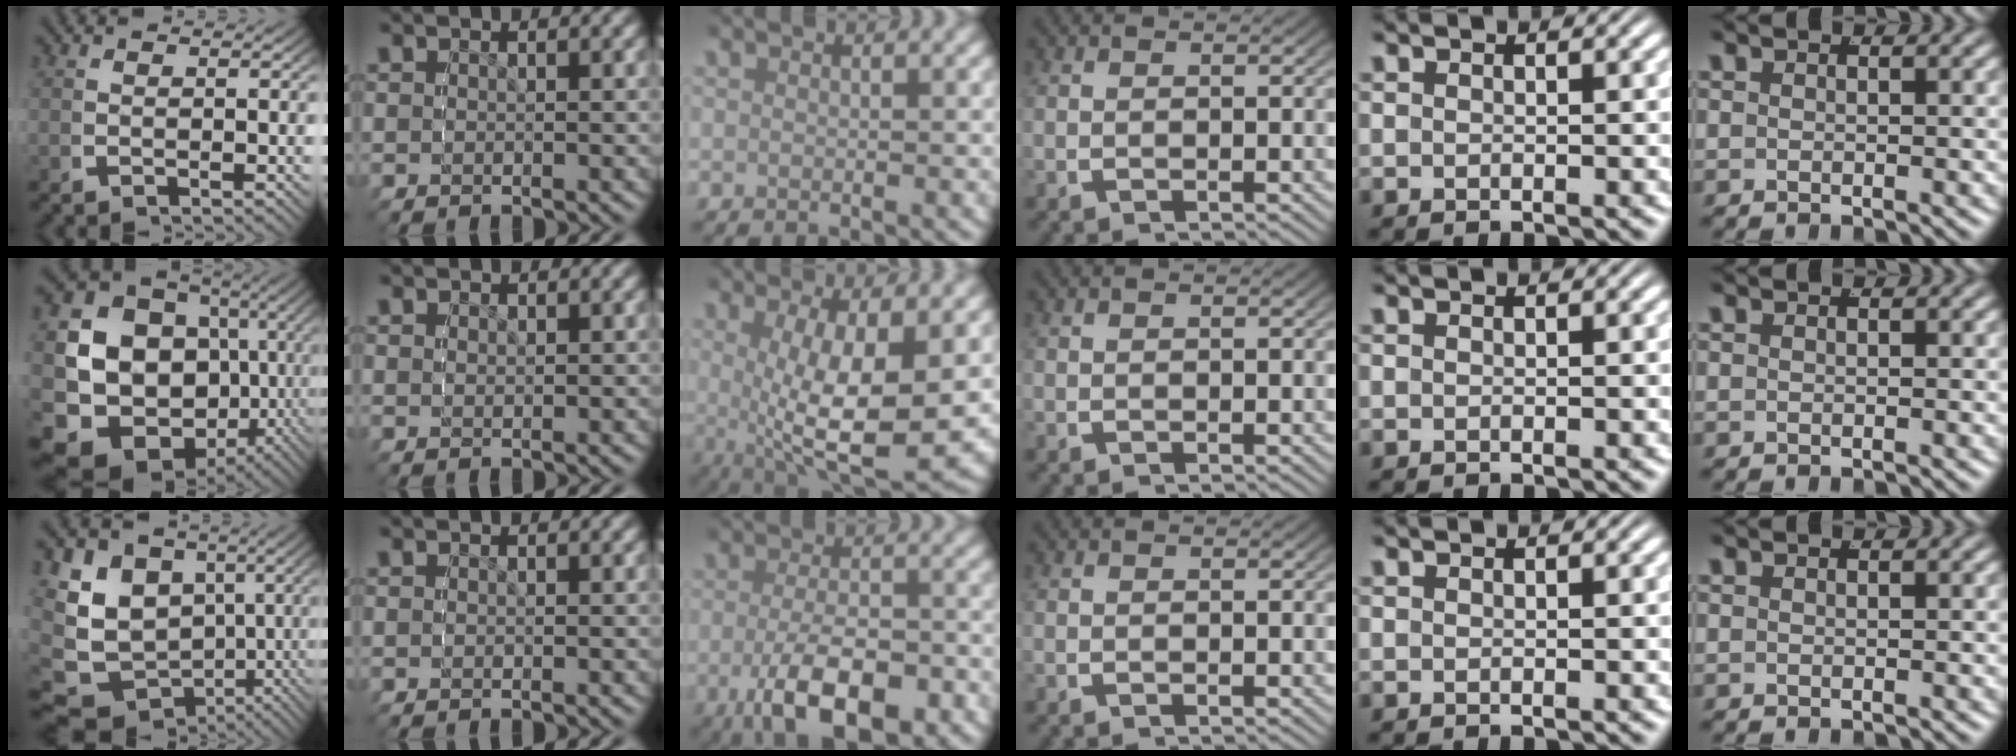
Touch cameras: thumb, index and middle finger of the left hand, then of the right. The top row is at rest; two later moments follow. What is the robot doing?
{"motion": "grasp_and_lifting", "object": "cloth"}